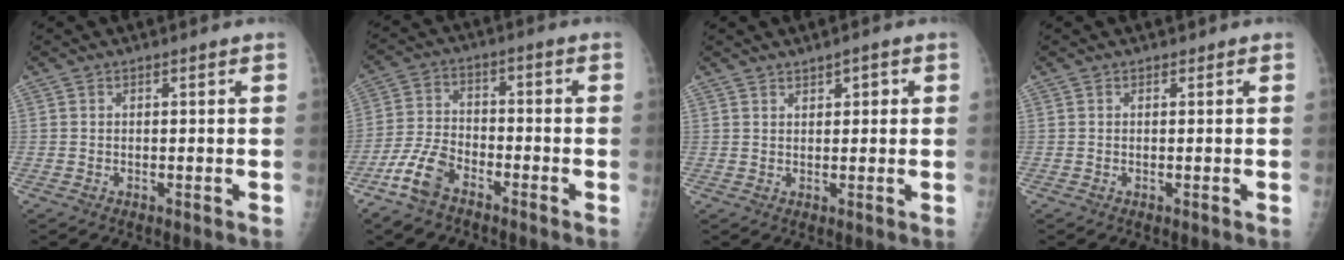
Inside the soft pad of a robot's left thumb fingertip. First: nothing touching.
{"total": 8.6, "force": [-5.7, 4.4, 4.7], "torque": [-0.101, 0.024, -0.116]}
{"total": 2.1, "force": [1.1, 1.5, 0.9], "torque": [0.005, -0.003, 0.014]}
{"total": 0.0}